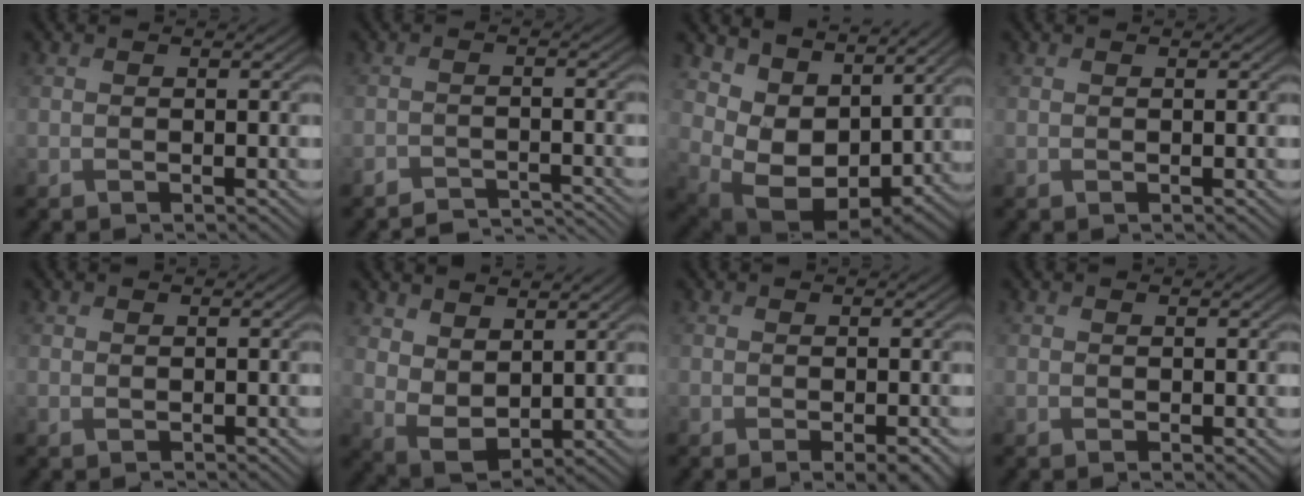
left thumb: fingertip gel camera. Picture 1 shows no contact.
{"total": 4.0, "force": [-3.9, 0.4, 0.8], "torque": [-0.015, -0.002, -0.063]}
{"total": 10.5, "force": [5.2, 6.5, 6.5], "torque": [-0.161, -0.016, 0.102]}
{"total": 0.0}
{"total": 0.6, "force": [0.5, 0.3, 0.2], "torque": [-0.007, -0.002, 0.010]}
{"total": 6.5, "force": [3.6, 3.7, 4.0], "torque": [-0.099, -0.010, 0.078]}
{"total": 1.4, "force": [-0.3, 0.4, 1.3], "torque": [-0.021, -0.005, -0.004]}
{"total": 0.8, "force": [0.4, 0.4, 0.5], "torque": [-0.009, -0.002, 0.008]}